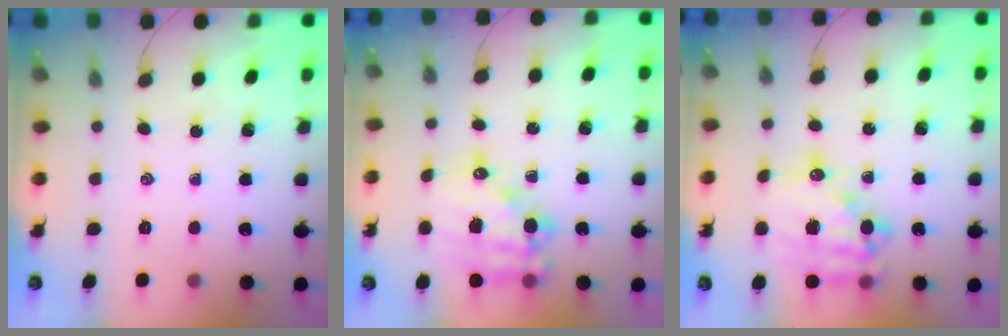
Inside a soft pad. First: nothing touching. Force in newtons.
{"total": 15.8, "press": 15.5, "slide": 3.2}
{"total": 17.8, "press": 17.4, "slide": 3.9}